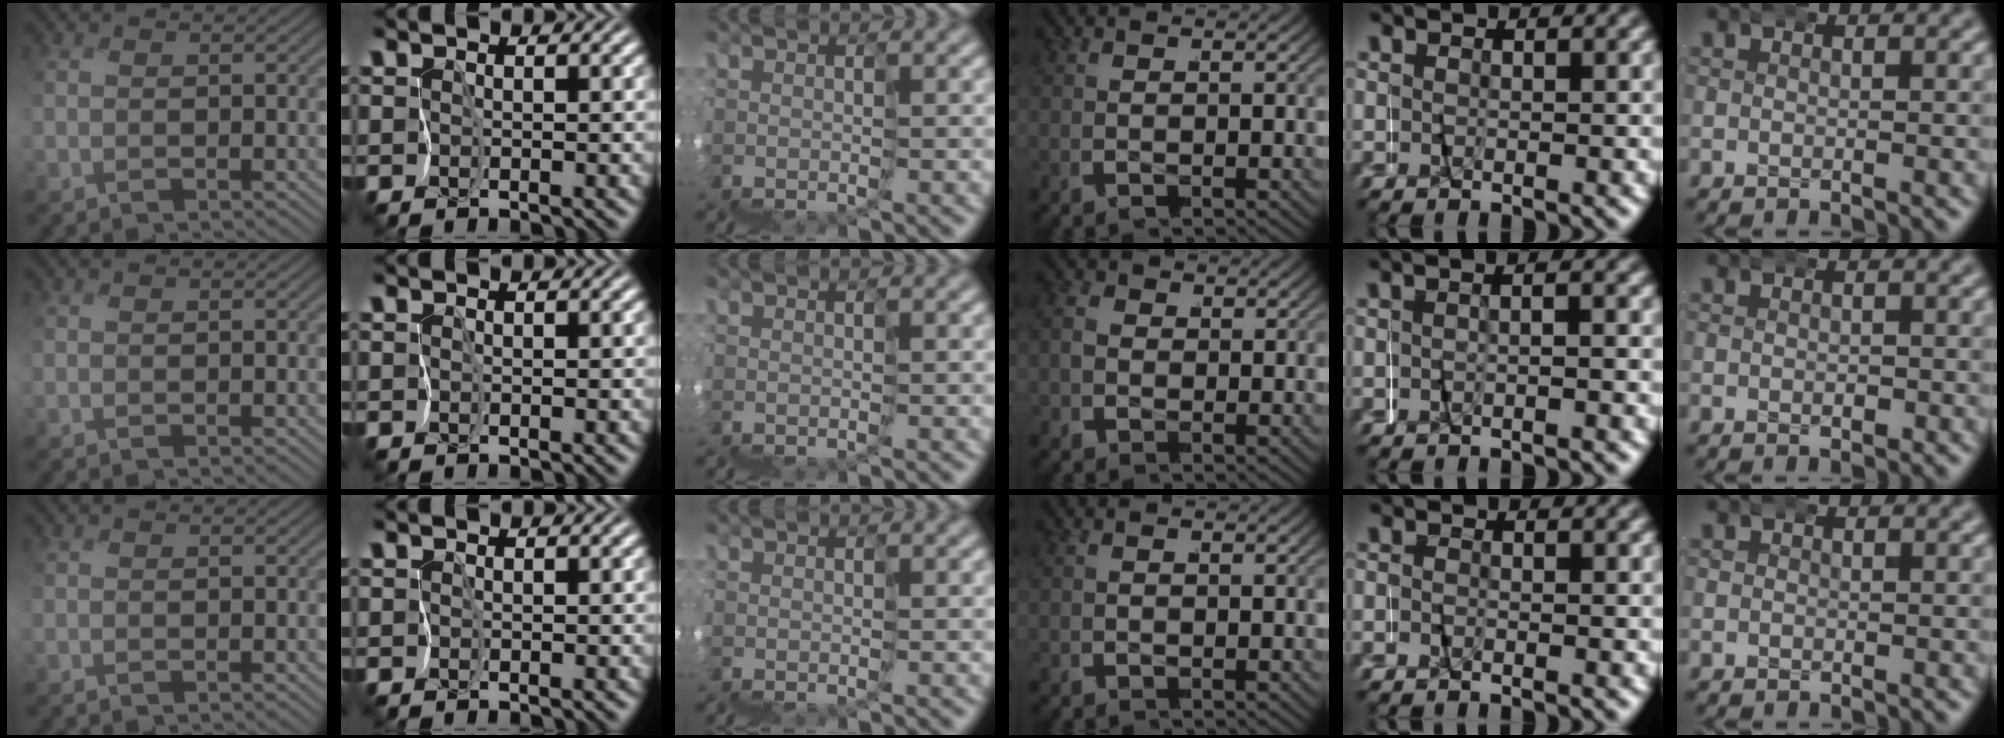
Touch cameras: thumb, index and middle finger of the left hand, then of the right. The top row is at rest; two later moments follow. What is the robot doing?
{"motion": "wrap", "object": "napkin"}